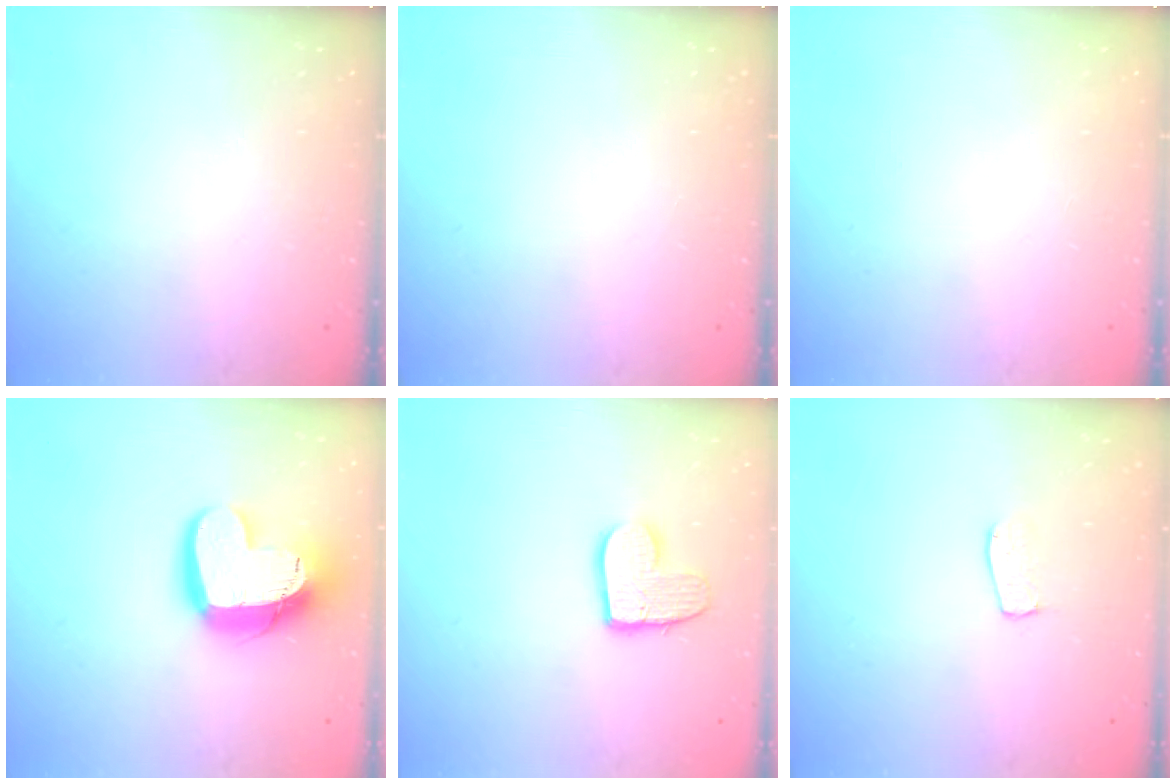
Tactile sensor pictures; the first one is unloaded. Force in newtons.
{"total": 0.0}
{"total": 0.0}
{"total": 18.9, "press": 18.8, "slide": 1.5}
{"total": 9.8, "press": 9.8, "slide": 0.5}
{"total": 3.9, "press": 3.9, "slide": 0.3}